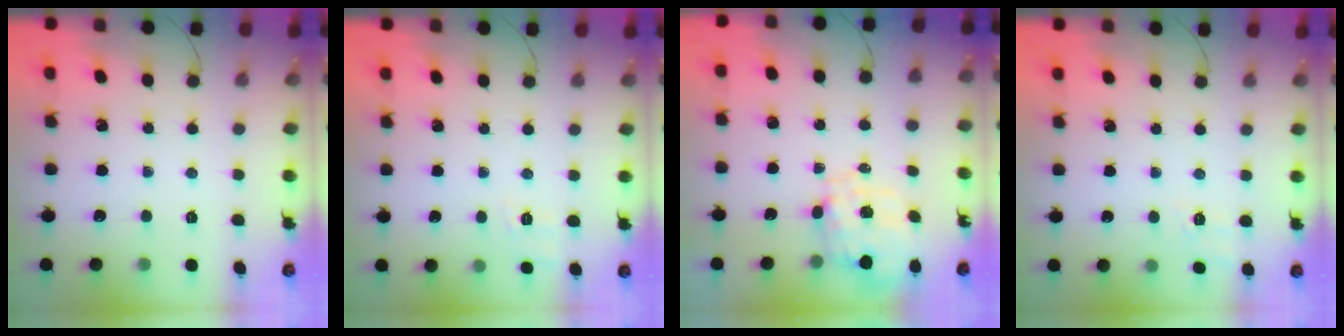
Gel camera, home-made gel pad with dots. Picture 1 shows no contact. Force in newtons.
{"total": 2.0, "press": 0.8, "slide": 1.8}
{"total": 2.0, "press": 1.7, "slide": 1.1}
{"total": 8.4, "press": 8.1, "slide": 2.3}